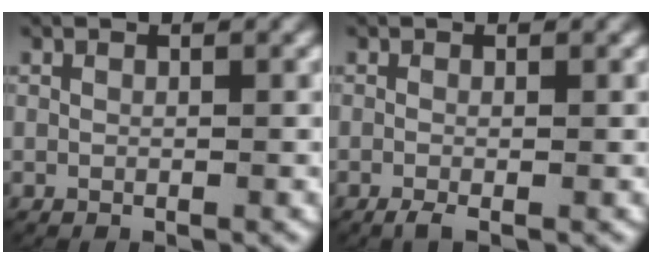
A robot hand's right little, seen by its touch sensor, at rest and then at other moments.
{"total": 1.4, "force": [-0.9, 0.3, 1.0], "torque": [-0.021, -0.007, -0.013]}